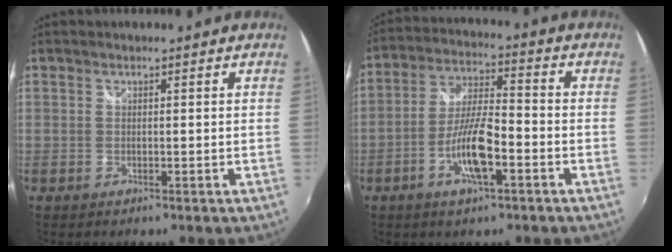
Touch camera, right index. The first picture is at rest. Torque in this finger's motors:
{"motor_torque": [1.61, -0.29, 0.81, 0.09]}